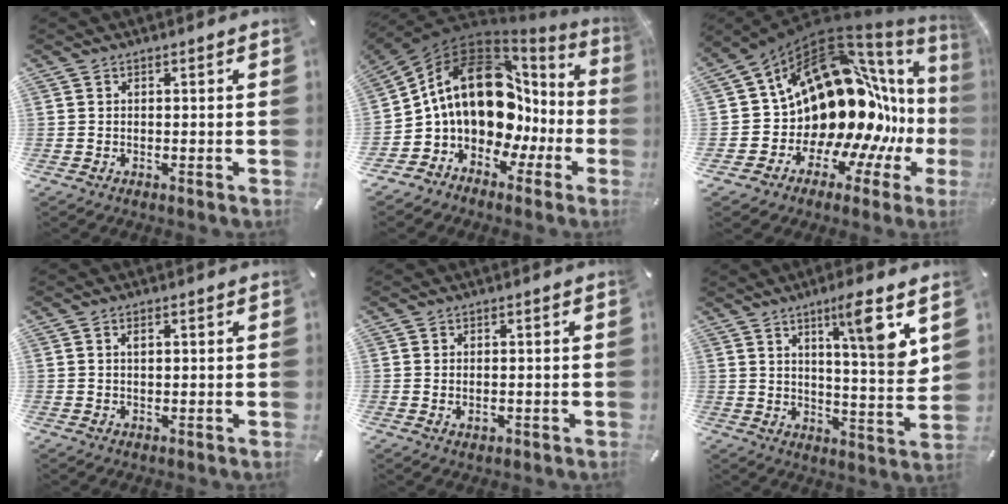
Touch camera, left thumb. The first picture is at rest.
{"total": 20.2, "force": [4.4, 13.8, 14.1], "torque": [-0.262, -0.031, 0.084]}
{"total": 19.5, "force": [2.9, 12.5, 14.8], "torque": [-0.181, -0.108, 0.097]}
{"total": 1.6, "force": [0.5, 1.0, 1.1], "torque": [-0.016, 0.001, 0.006]}
{"total": 1.4, "force": [0.0, 0.8, 1.1], "torque": [-0.016, -0.003, -0.002]}
{"total": 10.8, "force": [6.3, 0.6, 8.8], "torque": [-0.135, -0.041, 0.095]}